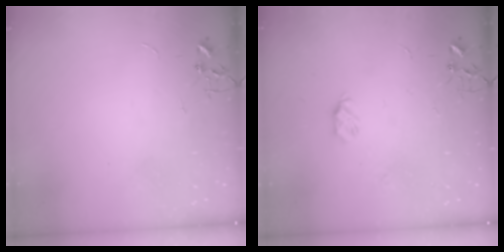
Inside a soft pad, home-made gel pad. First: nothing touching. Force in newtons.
{"total": 5.4, "press": 5.4, "slide": 0.7}